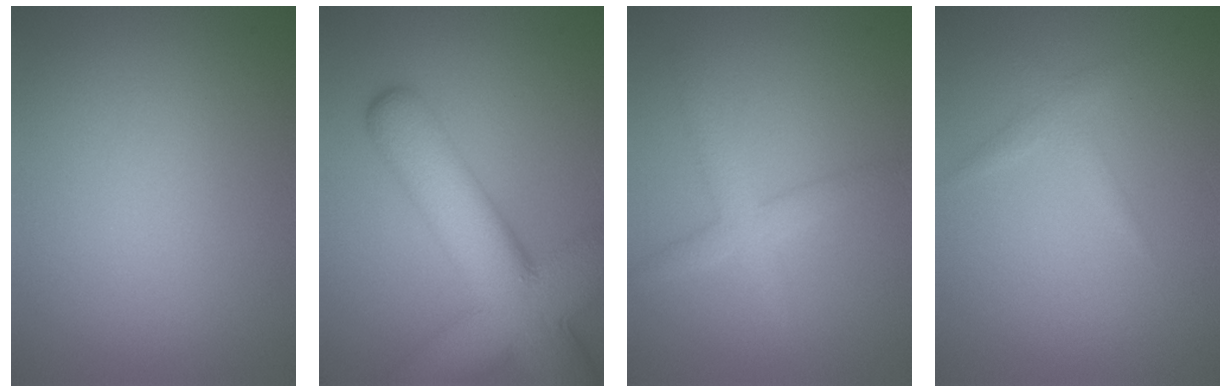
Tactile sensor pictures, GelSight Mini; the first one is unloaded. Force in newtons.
{"total": 11.3, "press": 11.3, "slide": 0.6}
{"total": 2.5, "press": 2.5, "slide": 0.1}
{"total": 1.3, "press": 1.3, "slide": 0.1}